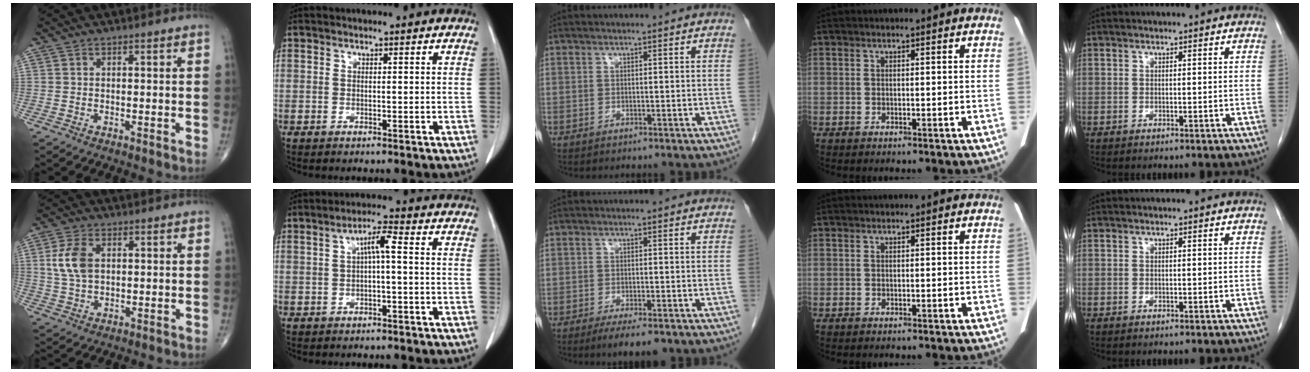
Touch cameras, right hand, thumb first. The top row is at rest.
{"thumb": {"total": 6.3, "force": [1.3, 4.0, 4.7], "torque": [-0.093, -0.001, 0.026]}, "index": {"total": 3.5, "force": [0.5, 0.4, 3.4], "torque": [-0.062, 0.011, 0.008]}, "middle": {"total": 6.3, "force": [-4.5, 1.8, 4.0], "torque": [-0.054, -0.008, -0.066]}}